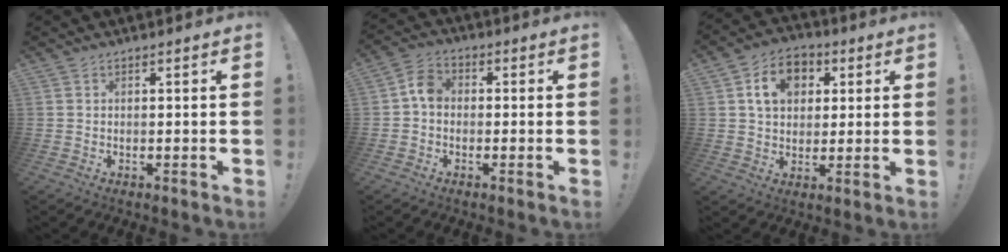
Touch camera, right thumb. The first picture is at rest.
{"total": 5.7, "force": [-0.9, 4.2, 3.7], "torque": [-0.071, 0.023, -0.013]}
{"total": 10.7, "force": [3.5, 8.2, 5.8], "torque": [-0.088, 0.003, 0.067]}